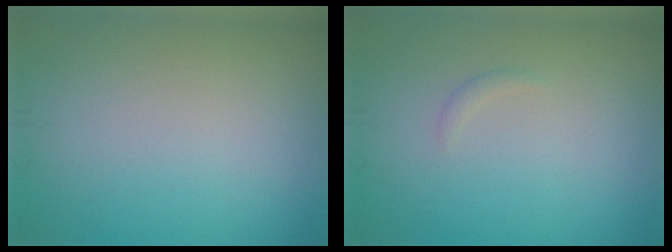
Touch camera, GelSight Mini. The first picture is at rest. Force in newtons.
{"total": 0.6, "press": 0.6, "slide": 0.0}